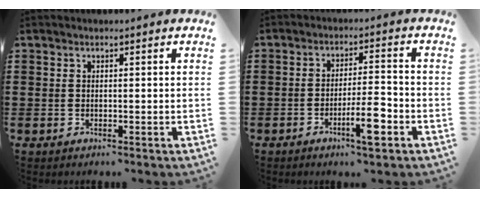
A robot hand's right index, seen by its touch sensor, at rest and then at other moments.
{"total": 7.0, "force": [-3.3, 1.3, 6.1], "torque": [-0.108, 0.000, -0.058]}